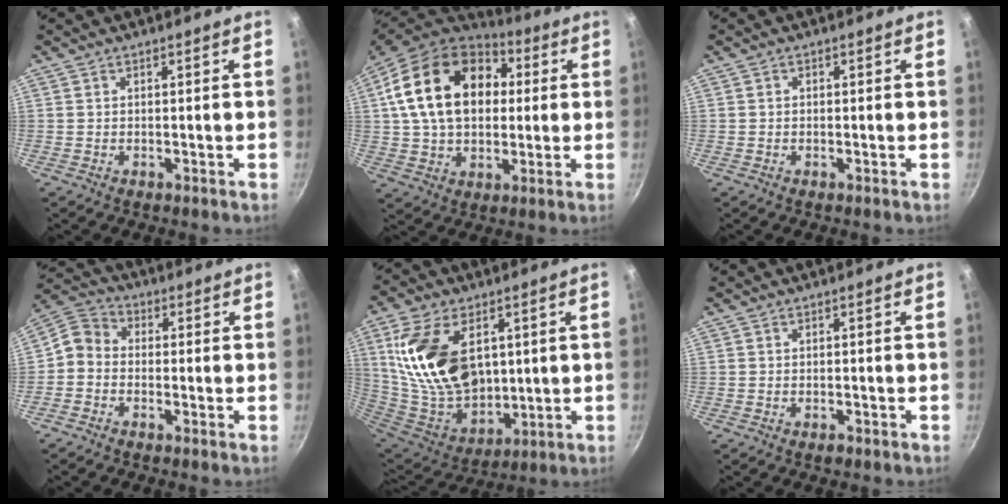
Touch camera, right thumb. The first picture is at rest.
{"total": 23.3, "force": [5.2, 16.1, 16.0], "torque": [-0.260, 0.019, 0.083]}
{"total": 0.6, "force": [-0.1, 0.5, 0.3], "torque": [-0.005, 0.004, -0.002]}
{"total": 5.4, "force": [-1.6, 4.4, 2.7], "torque": [-0.045, 0.033, -0.051]}
{"total": 21.8, "force": [5.8, 13.9, 15.7], "torque": [-0.272, -0.035, 0.126]}
{"total": 1.0, "force": [-0.7, 0.5, 0.7], "torque": [-0.013, 0.005, -0.006]}